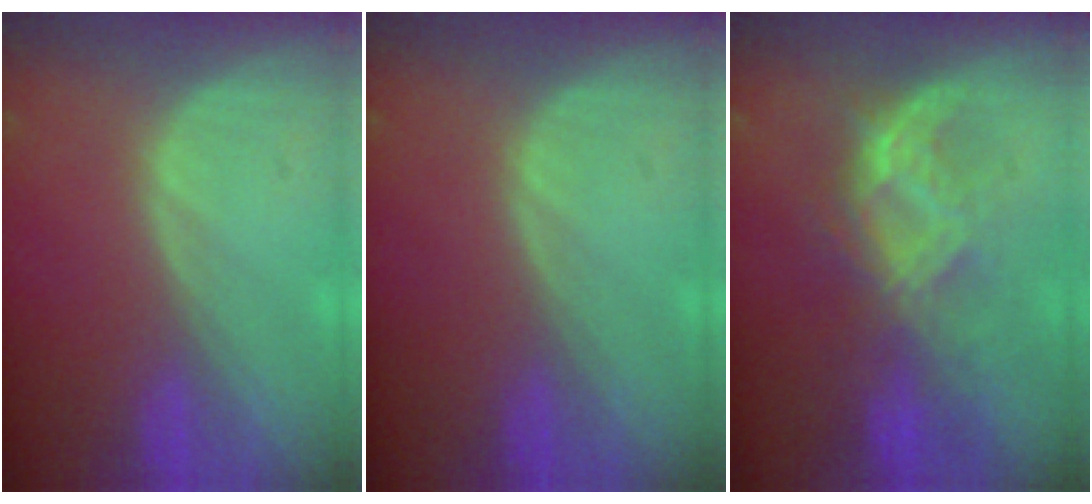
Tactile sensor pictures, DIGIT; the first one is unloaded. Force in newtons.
{"total": 0.0}
{"total": 7.2, "press": 7.2, "slide": 0.8}